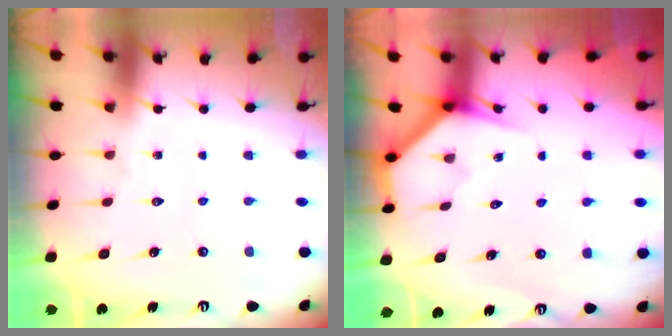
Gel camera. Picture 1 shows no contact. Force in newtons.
{"total": 4.0, "press": 4.0, "slide": 0.2}